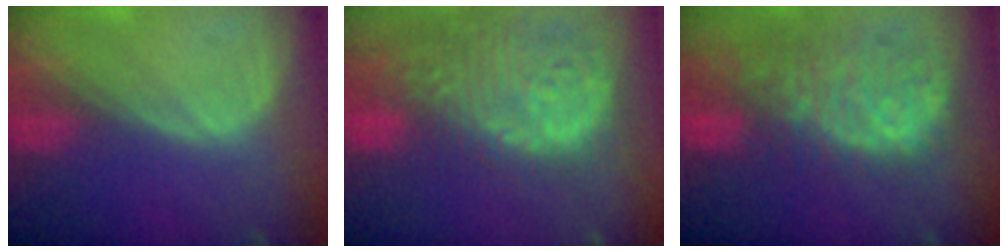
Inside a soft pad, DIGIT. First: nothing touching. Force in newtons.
{"total": 15.1, "press": 12.5, "slide": 8.5}
{"total": 11.8, "press": 9.8, "slide": 6.5}